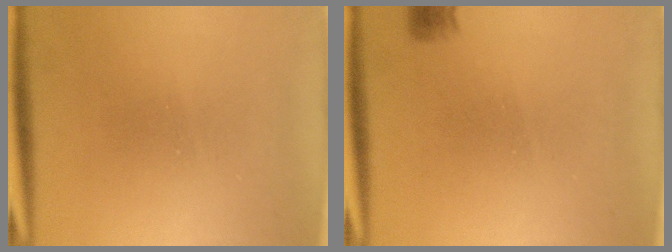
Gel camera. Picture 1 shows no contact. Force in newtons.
{"total": 2.9}